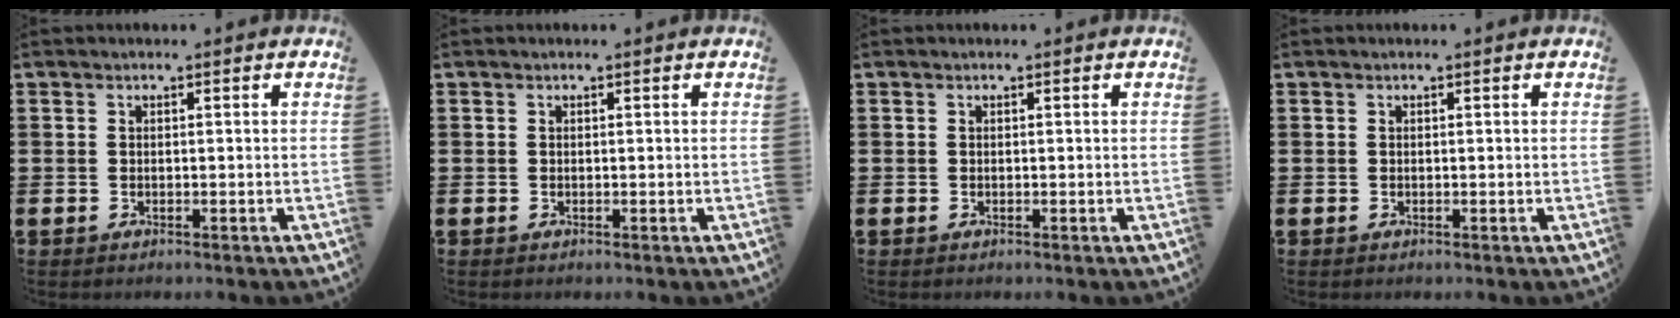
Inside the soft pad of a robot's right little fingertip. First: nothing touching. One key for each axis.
{"total": 0.0}
{"total": 0.0}
{"total": 0.0}